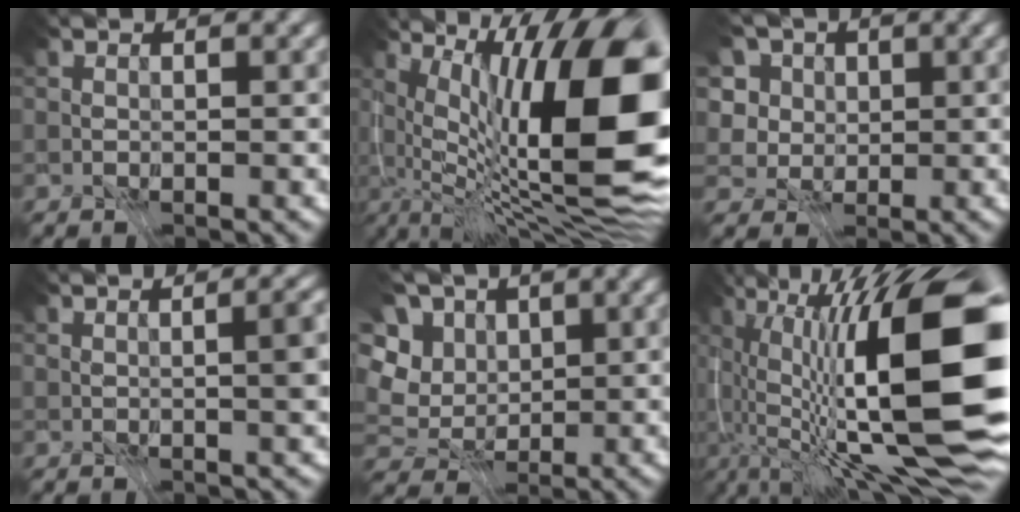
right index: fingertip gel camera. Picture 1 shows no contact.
{"total": 14.2, "force": [1.7, 1.7, 14.0], "torque": [-0.182, -0.010, 0.057]}
{"total": 5.7, "force": [2.3, 4.3, 2.8], "torque": [-0.076, 0.009, 0.035]}
{"total": 2.5, "force": [-0.9, -0.4, 2.3], "torque": [-0.027, -0.020, 0.007]}
{"total": 6.8, "force": [0.8, 5.9, 3.4], "torque": [-0.105, 0.011, 0.014]}
{"total": 16.3, "force": [-0.8, 2.0, 16.1], "torque": [-0.223, 0.000, 0.015]}